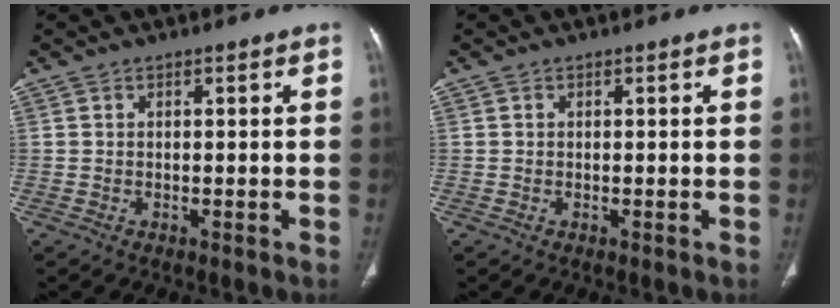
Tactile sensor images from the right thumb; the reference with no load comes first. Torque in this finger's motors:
{"motor_torque": [-0.40, 0.10, -0.42, 0.09, 0.04]}